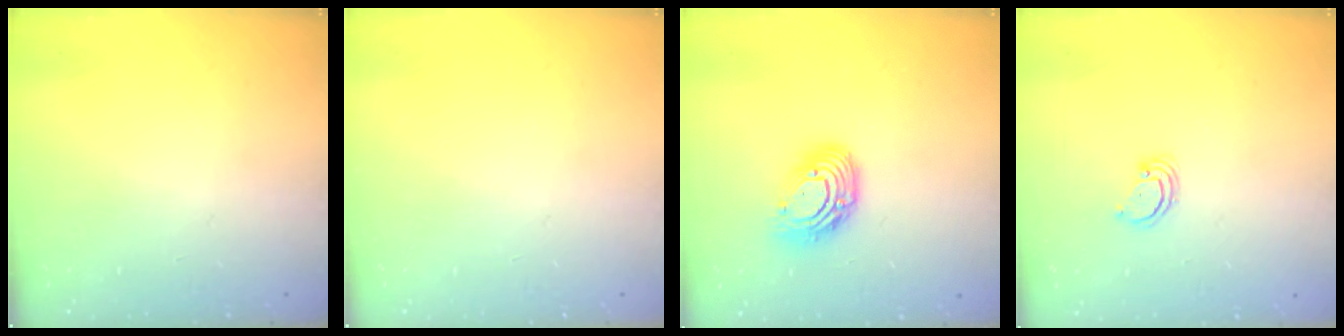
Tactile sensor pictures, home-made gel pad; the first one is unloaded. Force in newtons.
{"total": 0.0}
{"total": 12.0, "press": 11.9, "slide": 1.0}
{"total": 2.6, "press": 2.6, "slide": 0.2}